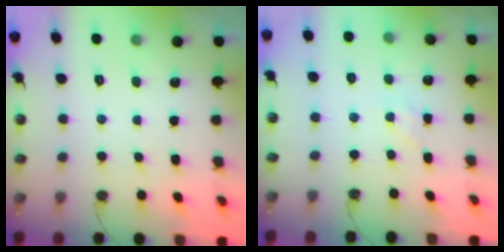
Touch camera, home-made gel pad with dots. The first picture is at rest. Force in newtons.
{"total": 1.6, "press": 1.6, "slide": 0.3}